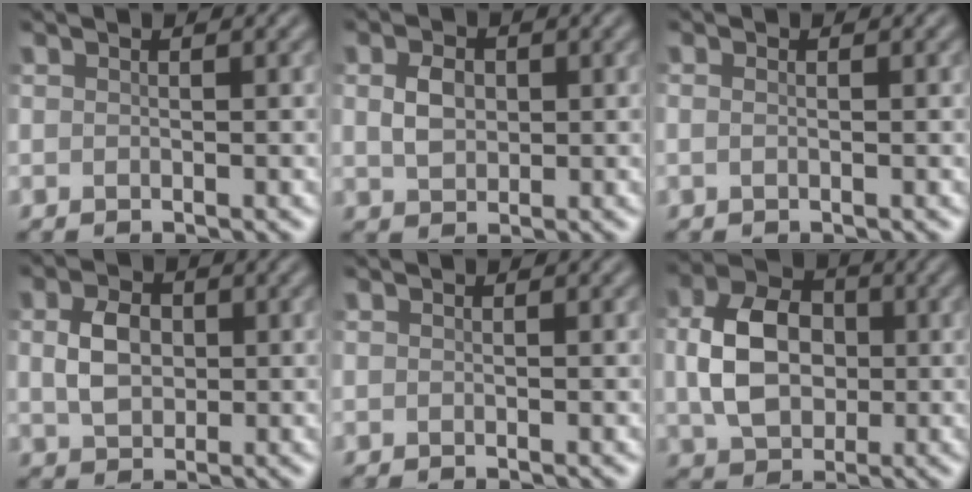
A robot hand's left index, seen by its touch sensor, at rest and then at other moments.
{"total": 2.7, "force": [0.4, 2.0, 1.7], "torque": [-0.039, 0.002, 0.008]}
{"total": 0.8, "force": [0.1, 0.4, 0.6], "torque": [-0.013, -0.005, -0.002]}
{"total": 3.7, "force": [0.4, 2.7, 2.5], "torque": [-0.055, 0.002, 0.005]}
{"total": 0.0}
{"total": 7.1, "force": [0.3, 5.2, 4.8], "torque": [-0.101, 0.006, 0.000]}